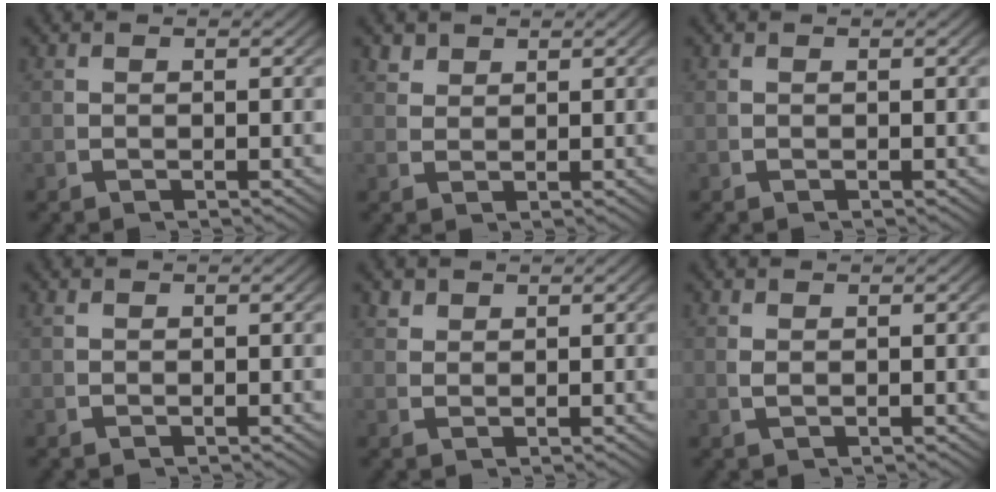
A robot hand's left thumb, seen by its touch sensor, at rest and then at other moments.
{"total": 1.8, "force": [1.7, 0.4, 0.4], "torque": [-0.001, 0.000, 0.040]}
{"total": 0.0}
{"total": 0.0}
{"total": 1.4, "force": [1.3, 0.4, 0.3], "torque": [-0.002, -0.001, 0.032]}
{"total": 0.6, "force": [0.4, 0.0, 0.4], "torque": [-0.016, -0.006, 0.016]}